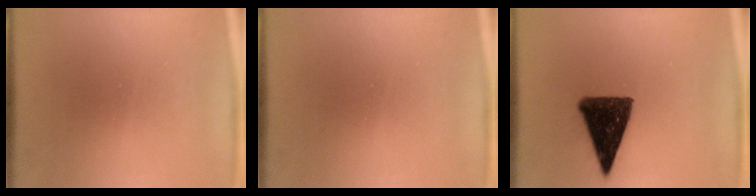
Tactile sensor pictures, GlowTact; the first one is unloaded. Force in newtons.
{"total": 0.0}
{"total": 11.5}